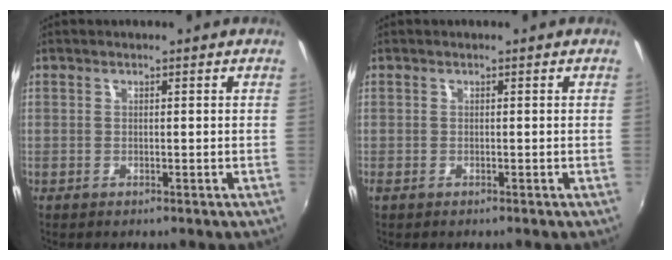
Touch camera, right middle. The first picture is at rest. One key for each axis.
{"total": 0.5, "fx": -0.3, "fy": 0.1, "fz": 0.4, "tx": -0.011, "ty": 0.000, "tz": -0.004}